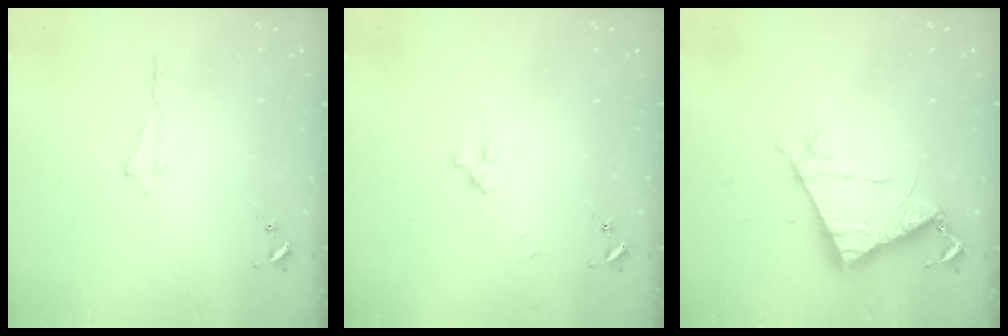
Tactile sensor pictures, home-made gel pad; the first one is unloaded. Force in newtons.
{"total": 2.2, "press": 2.2, "slide": 0.3}
{"total": 8.3, "press": 8.3, "slide": 0.6}